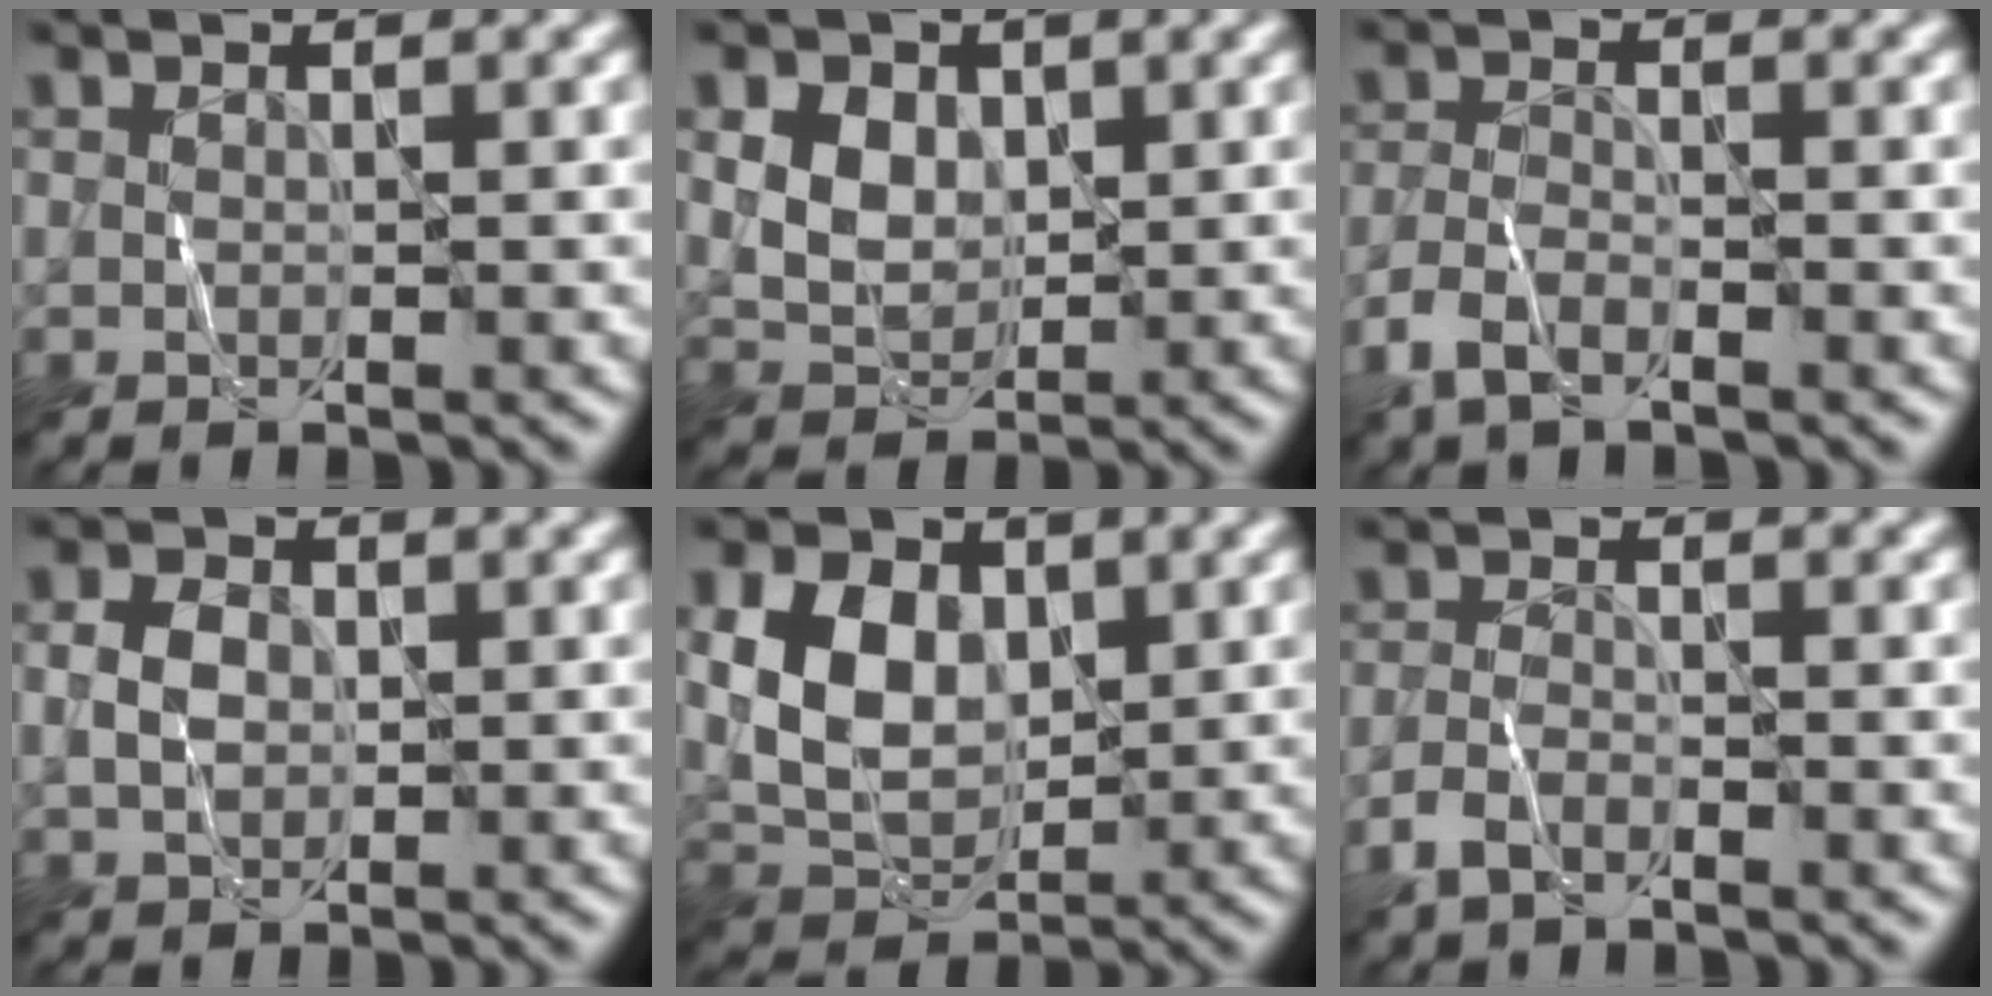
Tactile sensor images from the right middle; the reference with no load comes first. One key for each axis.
{"total": 4.2, "fx": 1.3, "fy": 3.2, "fz": 2.4, "tx": -0.055, "ty": 0.005, "tz": 0.020}
{"total": 2.9, "fx": -2.1, "fy": 1.0, "fz": 1.7, "tx": -0.040, "ty": 0.001, "tz": -0.050}
{"total": 2.4, "fx": -0.1, "fy": 1.8, "fz": 1.5, "tx": -0.033, "ty": 0.004, "tz": -0.004}
{"total": 5.5, "fx": 1.0, "fy": 3.9, "fz": 3.7, "tx": -0.079, "ty": 0.000, "tz": 0.021}
{"total": 2.1, "fx": -1.6, "fy": 0.8, "fz": 1.2, "tx": -0.025, "ty": 0.002, "tz": -0.038}